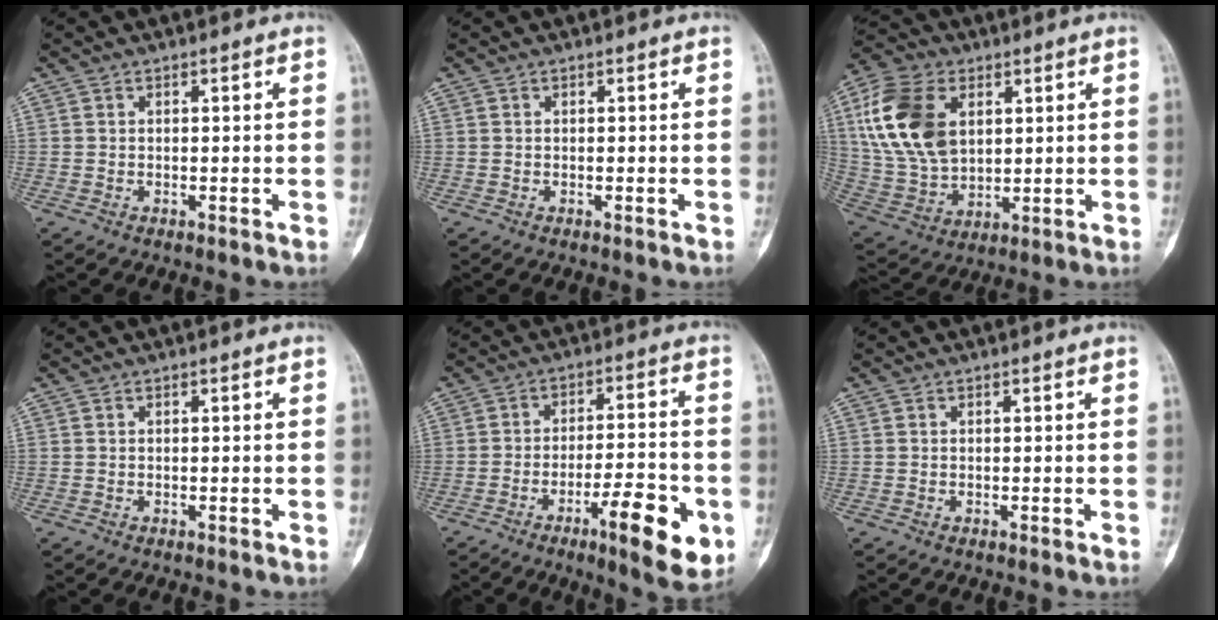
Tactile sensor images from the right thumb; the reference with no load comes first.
{"total": 0.0}
{"total": 17.9, "force": [5.1, 11.7, 12.6], "torque": [-0.244, -0.005, 0.105]}
{"total": 0.0}
{"total": 14.1, "force": [-5.9, 3.6, 12.3], "torque": [-0.168, 0.021, -0.084]}
{"total": 0.0}